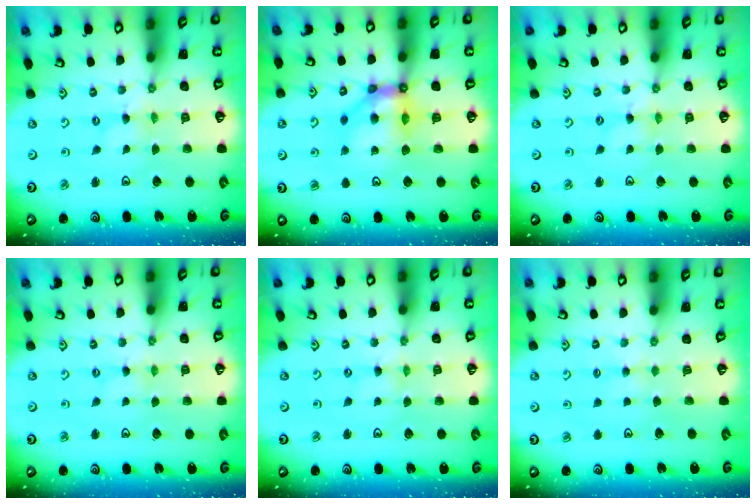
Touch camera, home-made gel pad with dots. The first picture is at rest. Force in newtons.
{"total": 10.0, "press": 10.0, "slide": 1.0}
{"total": 1.5, "press": 1.5, "slide": 0.3}
{"total": 0.6, "press": 0.6, "slide": 0.1}
{"total": 0.8, "press": 0.8, "slide": 0.2}
{"total": 2.3, "press": 2.3, "slide": 0.4}